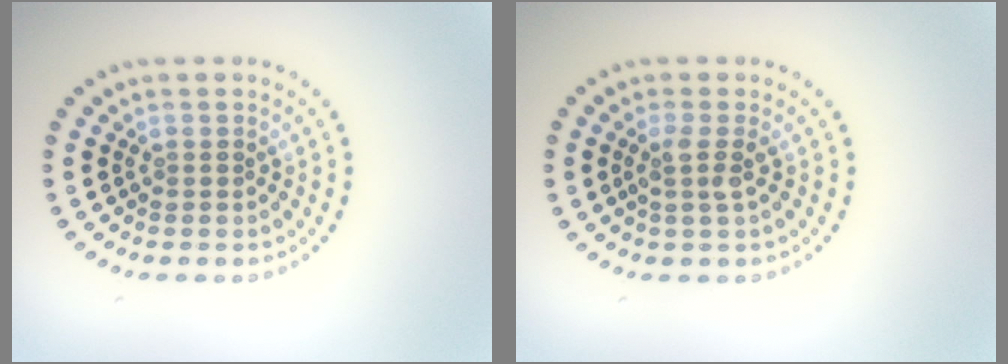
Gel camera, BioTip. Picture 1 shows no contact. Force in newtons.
{"total": 1.7, "press": 1.2, "slide": 1.2}